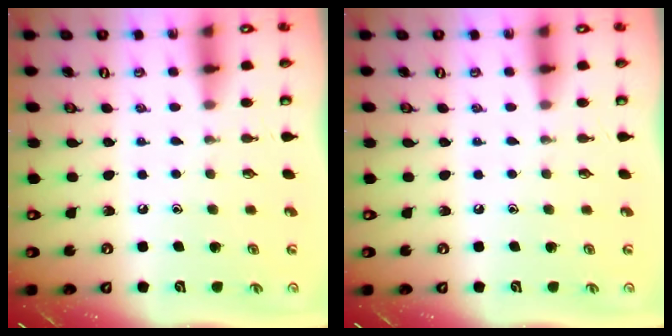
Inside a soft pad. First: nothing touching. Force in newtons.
{"total": 0.0}